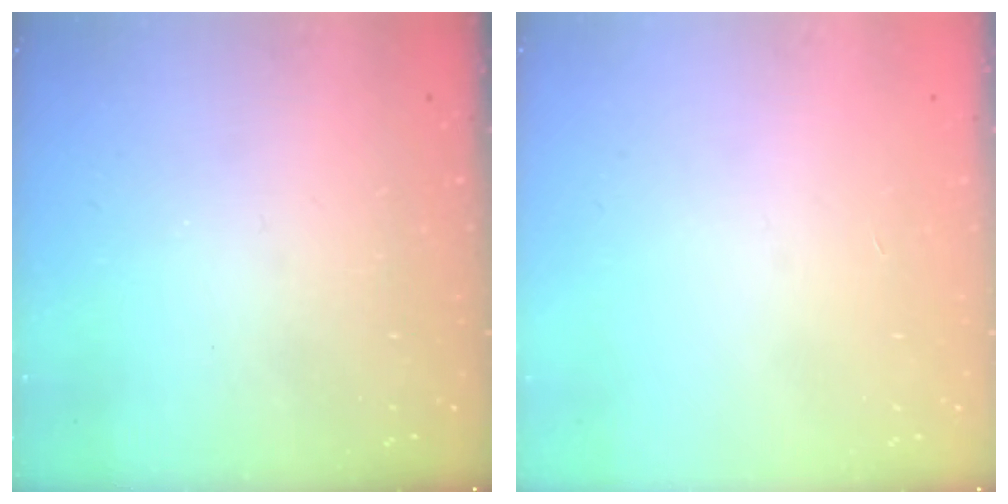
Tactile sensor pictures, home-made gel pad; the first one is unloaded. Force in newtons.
{"total": 0.0}